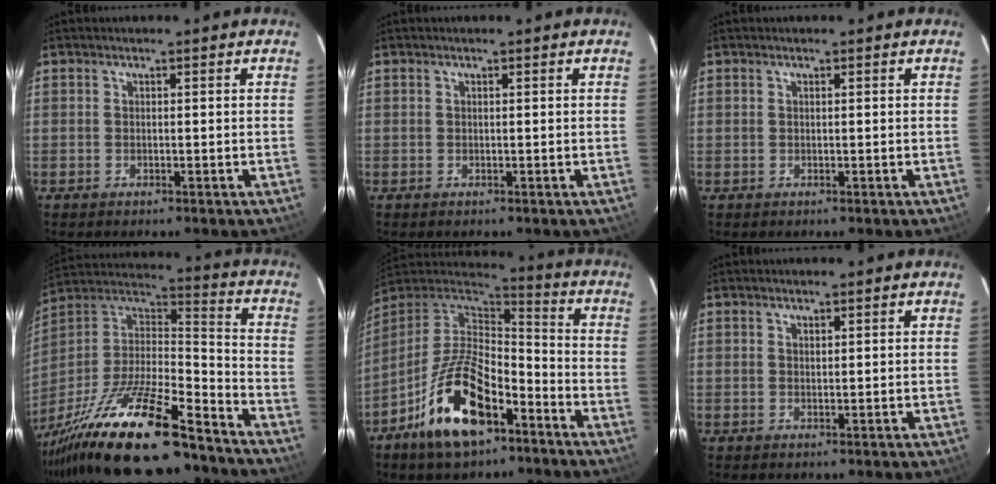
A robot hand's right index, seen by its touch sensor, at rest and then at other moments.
{"total": 0.0}
{"total": 0.5, "force": [0.1, 0.5, -0.1], "torque": [0.003, 0.003, 0.000]}
{"total": 26.9, "force": [-20.0, 6.3, 17.0], "torque": [-0.335, -0.030, -0.335]}
{"total": 18.4, "force": [-10.0, 8.4, 13.0], "torque": [-0.258, -0.007, -0.179]}
{"total": 0.7, "force": [0.5, 0.4, 0.3], "torque": [-0.005, 0.002, 0.010]}